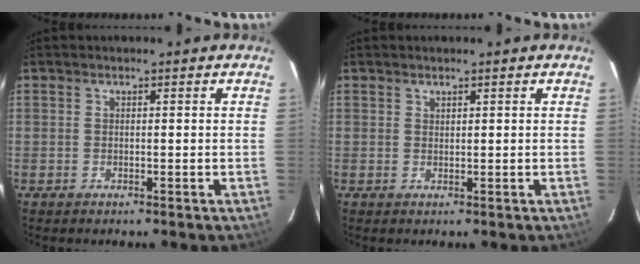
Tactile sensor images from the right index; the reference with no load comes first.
{"total": 0.6, "force": [0.6, 0.2, 0.0], "torque": [0.000, 0.001, 0.012]}